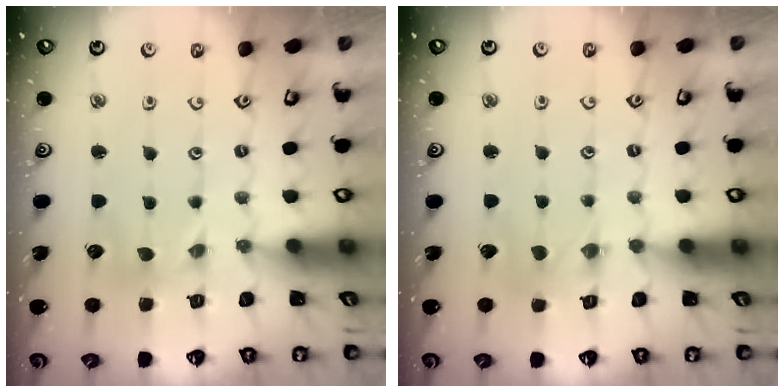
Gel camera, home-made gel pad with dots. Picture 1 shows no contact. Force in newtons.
{"total": 0.0}